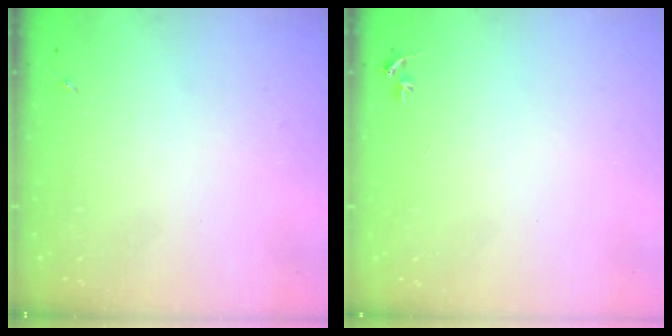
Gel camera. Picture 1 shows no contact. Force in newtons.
{"total": 2.7, "press": 2.7, "slide": 0.3}